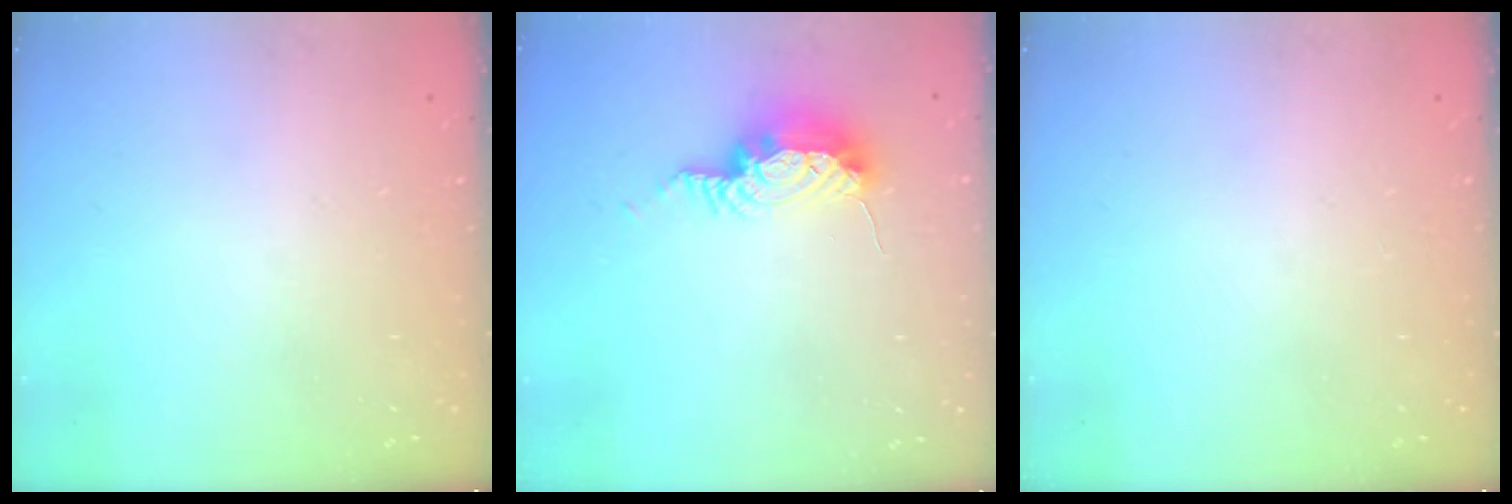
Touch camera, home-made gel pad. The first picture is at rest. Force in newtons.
{"total": 15.6, "press": 10.8, "slide": 11.2}
{"total": 0.0}